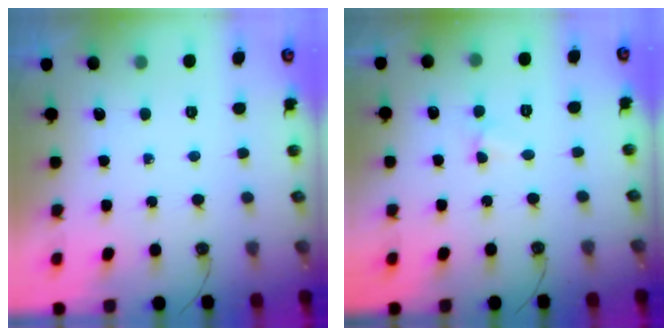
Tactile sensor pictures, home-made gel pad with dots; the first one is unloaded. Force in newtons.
{"total": 2.4, "press": 2.4, "slide": 0.4}